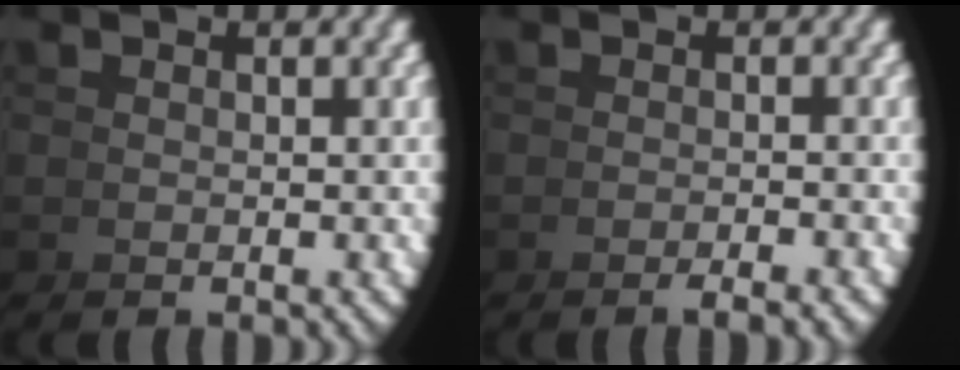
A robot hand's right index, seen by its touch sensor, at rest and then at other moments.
{"total": 1.7, "force": [-1.5, -0.3, 0.6], "torque": [0.000, 0.013, -0.033]}